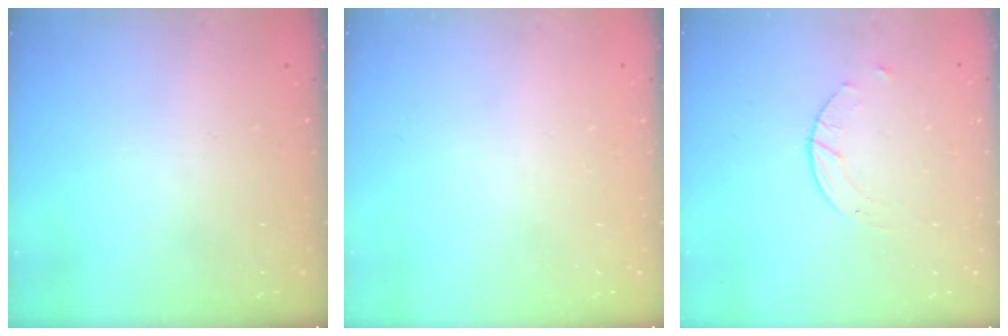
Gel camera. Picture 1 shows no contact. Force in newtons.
{"total": 0.0}
{"total": 2.0, "press": 2.0, "slide": 0.3}